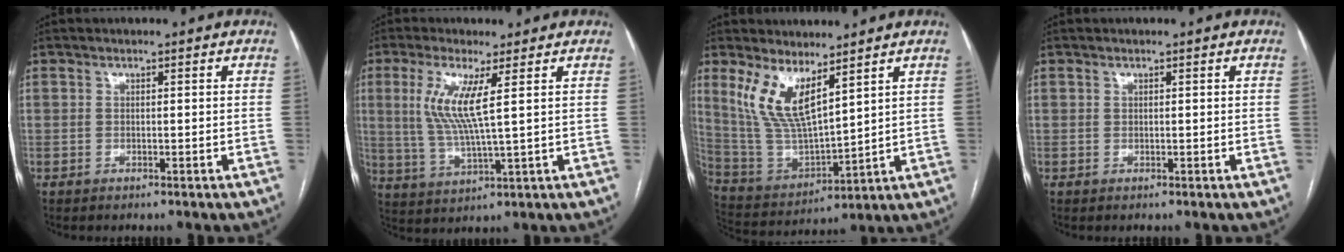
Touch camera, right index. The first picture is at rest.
{"total": 8.1, "force": [2.4, 0.3, 7.8], "torque": [-0.174, -0.005, 0.048]}
{"total": 11.0, "force": [6.3, 2.9, 8.5], "torque": [-0.186, -0.008, 0.141]}
{"total": 0.0}